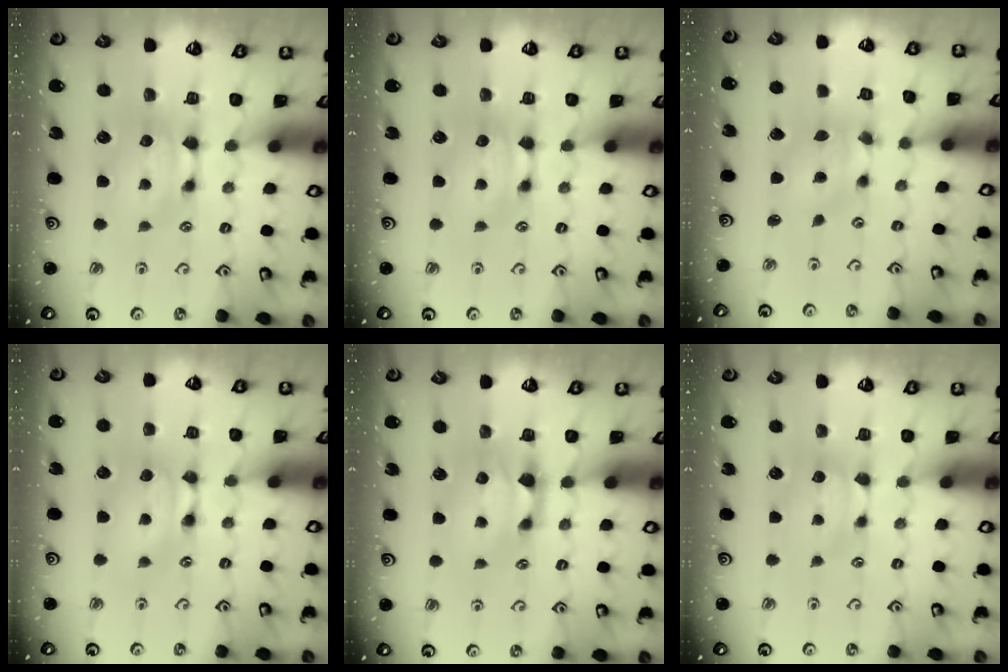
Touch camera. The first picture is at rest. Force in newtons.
{"total": 0.0}
{"total": 2.5, "press": 2.1, "slide": 1.3}
{"total": 1.6, "press": 1.6, "slide": 0.2}
{"total": 1.6, "press": 0.9, "slide": 1.3}
{"total": 1.0, "press": 0.9, "slide": 0.3}